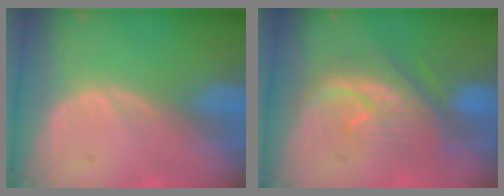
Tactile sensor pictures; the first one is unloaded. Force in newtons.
{"total": 8.0, "press": 8.0, "slide": 1.0}